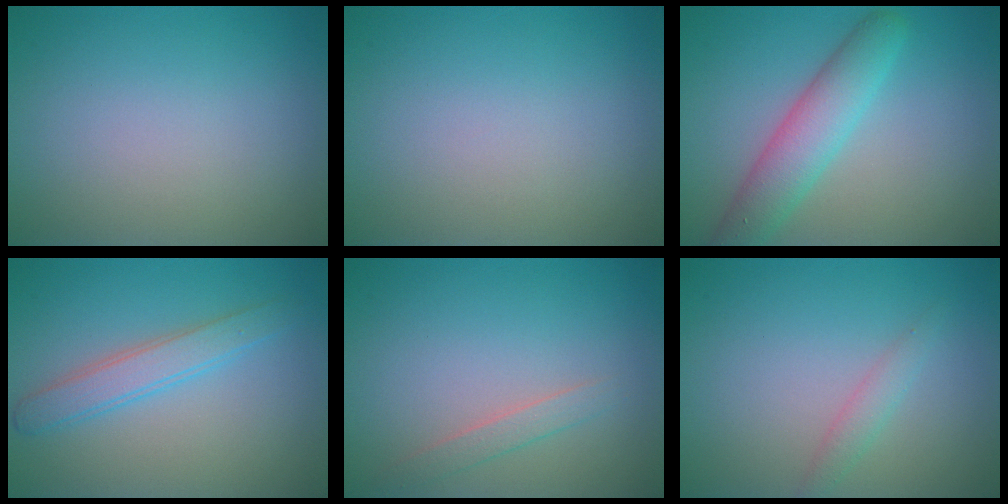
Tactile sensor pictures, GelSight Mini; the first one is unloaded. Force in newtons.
{"total": 0.0}
{"total": 4.7, "press": 4.7, "slide": 0.1}
{"total": 2.8, "press": 2.8, "slide": 0.2}
{"total": 1.3, "press": 1.3, "slide": 0.1}
{"total": 1.3, "press": 1.3, "slide": 0.0}